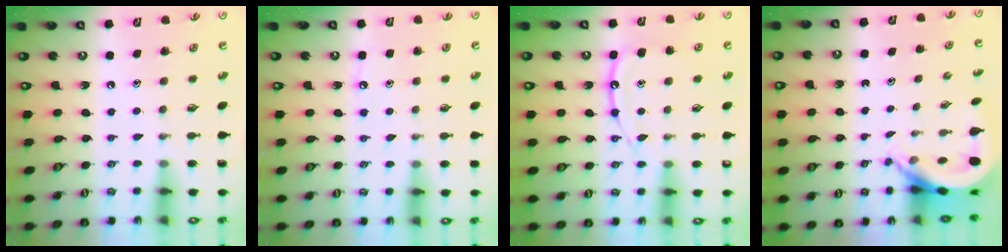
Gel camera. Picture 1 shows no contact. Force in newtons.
{"total": 4.0, "press": 4.0, "slide": 0.6}
{"total": 12.6, "press": 12.5, "slide": 1.2}
{"total": 4.1, "press": 4.1, "slide": 0.2}